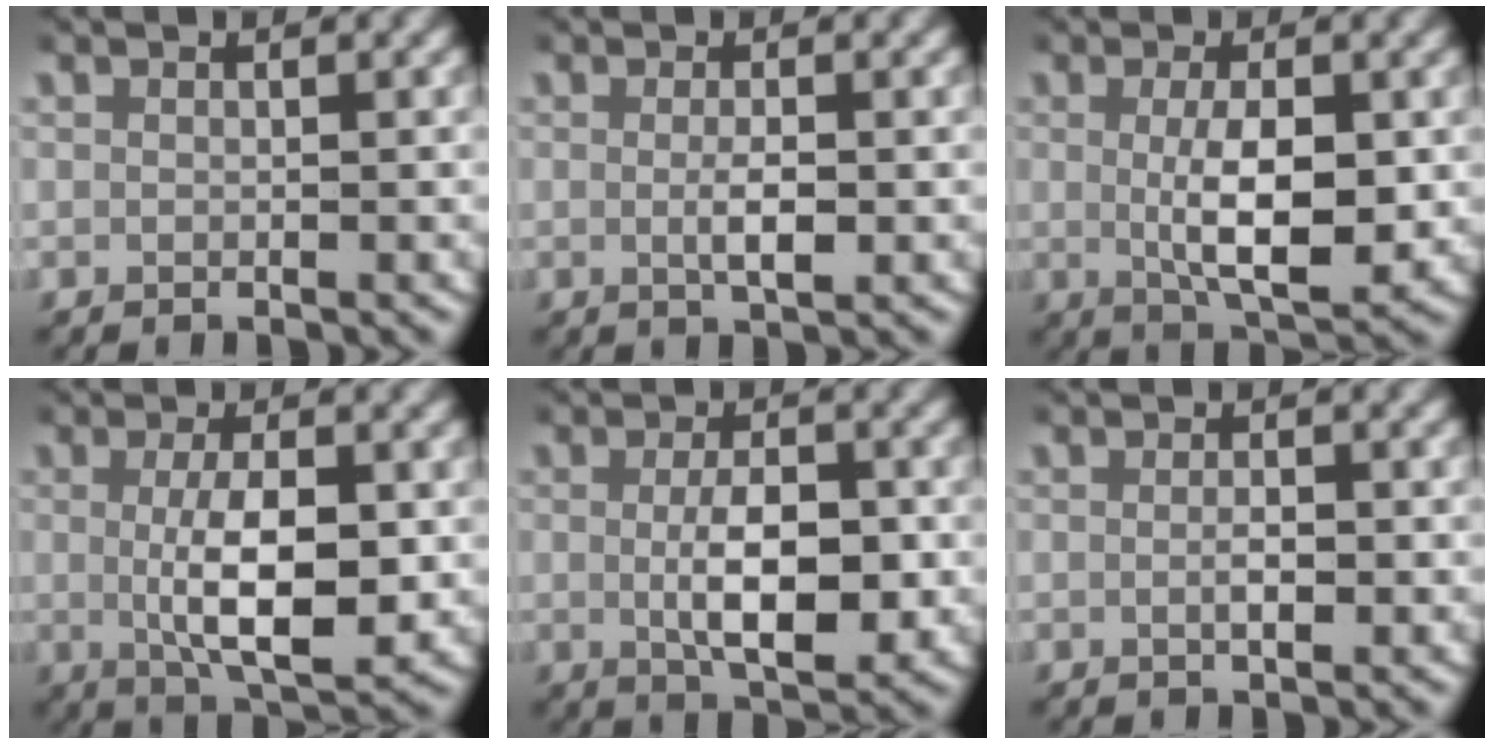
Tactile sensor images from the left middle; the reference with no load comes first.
{"total": 2.0, "force": [-0.1, 0.4, 1.9], "torque": [-0.032, -0.006, 0.000]}
{"total": 5.8, "force": [-0.2, 2.3, 5.4], "torque": [-0.087, -0.017, 0.002]}
{"total": 6.6, "force": [-0.4, 2.5, 6.1], "torque": [-0.100, -0.013, -0.002]}
{"total": 5.5, "force": [-0.5, 2.5, 4.9], "torque": [-0.079, -0.014, -0.005]}
{"total": 1.3, "force": [-0.2, 0.5, 1.2], "torque": [-0.020, -0.002, -0.004]}